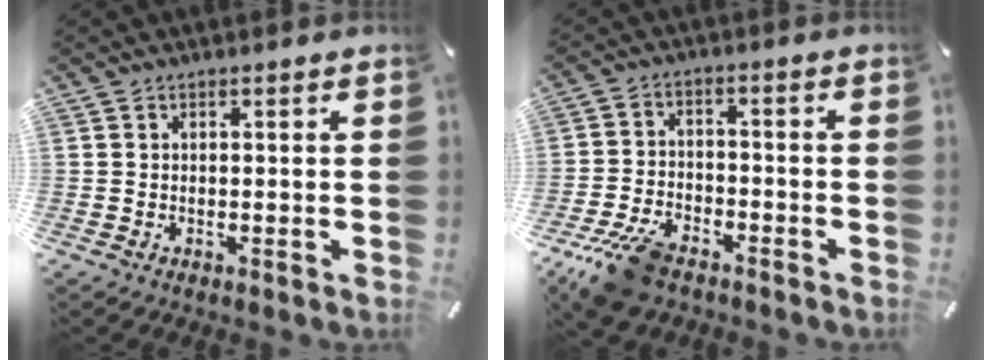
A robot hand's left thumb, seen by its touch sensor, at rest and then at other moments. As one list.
[{"total": 10.4, "force": [-7.4, 4.7, 5.6], "torque": [-0.114, 0.033, -0.139]}]